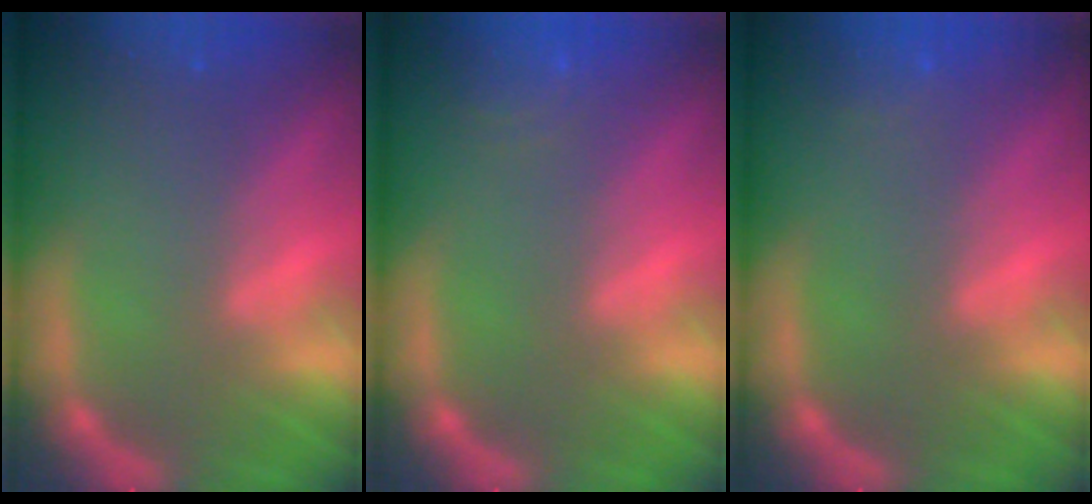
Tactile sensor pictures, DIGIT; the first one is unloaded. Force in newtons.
{"total": 2.5}
{"total": 1.4}